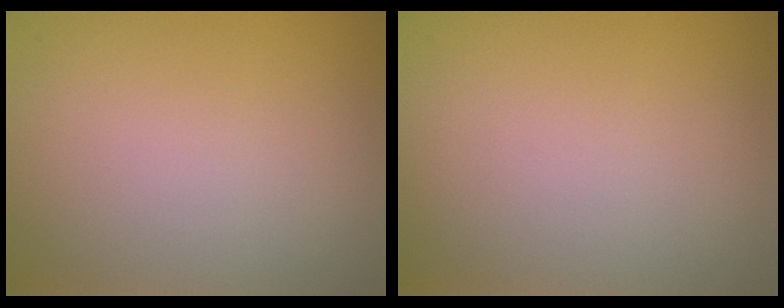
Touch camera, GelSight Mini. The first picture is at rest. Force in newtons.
{"total": 0.0}